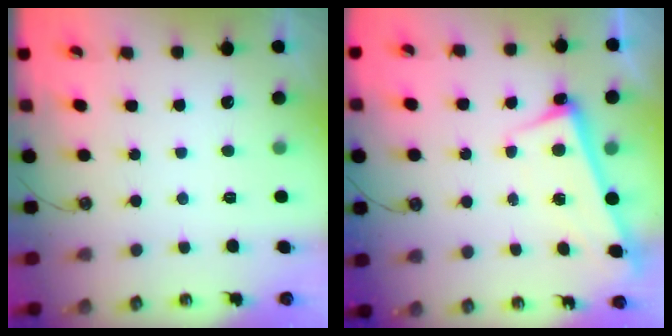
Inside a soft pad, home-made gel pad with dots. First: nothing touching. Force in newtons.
{"total": 2.8, "press": 2.6, "slide": 1.1}